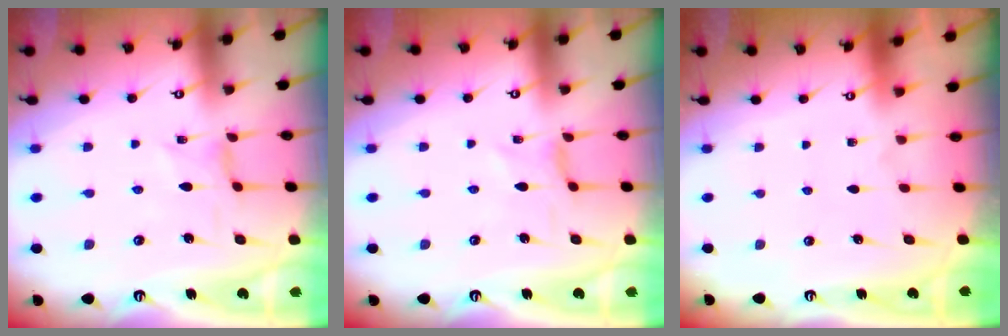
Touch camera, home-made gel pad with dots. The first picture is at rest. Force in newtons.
{"total": 0.0}
{"total": 0.0}